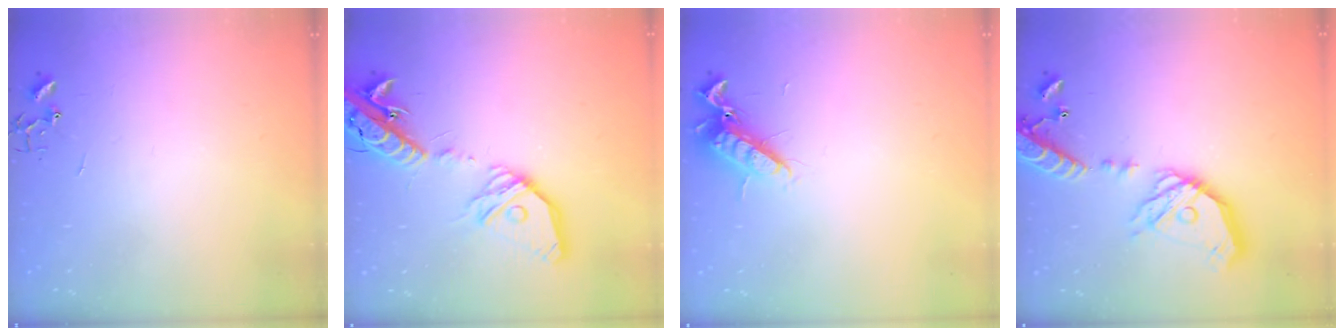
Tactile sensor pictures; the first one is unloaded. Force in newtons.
{"total": 23.1, "press": 22.8, "slide": 3.6}
{"total": 11.1, "press": 11.1, "slide": 1.3}
{"total": 21.8, "press": 21.5, "slide": 3.7}